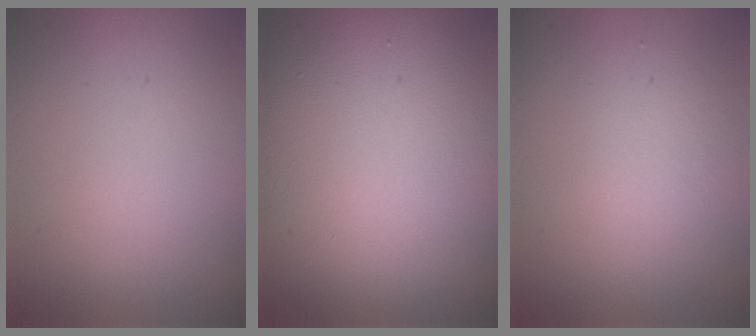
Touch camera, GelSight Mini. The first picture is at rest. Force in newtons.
{"total": 16.9, "press": 16.8, "slide": 1.1}
{"total": 2.4, "press": 2.4, "slide": 0.2}